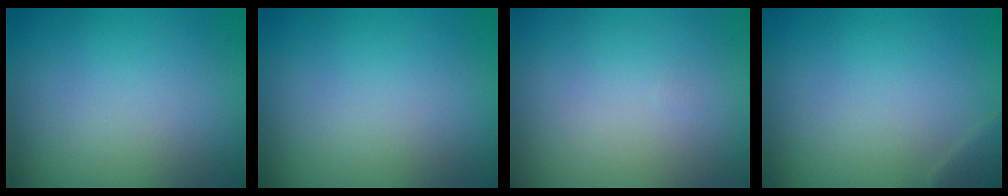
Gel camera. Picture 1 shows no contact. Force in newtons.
{"total": 0.0}
{"total": 0.0}
{"total": 0.8, "press": 0.8, "slide": 0.1}